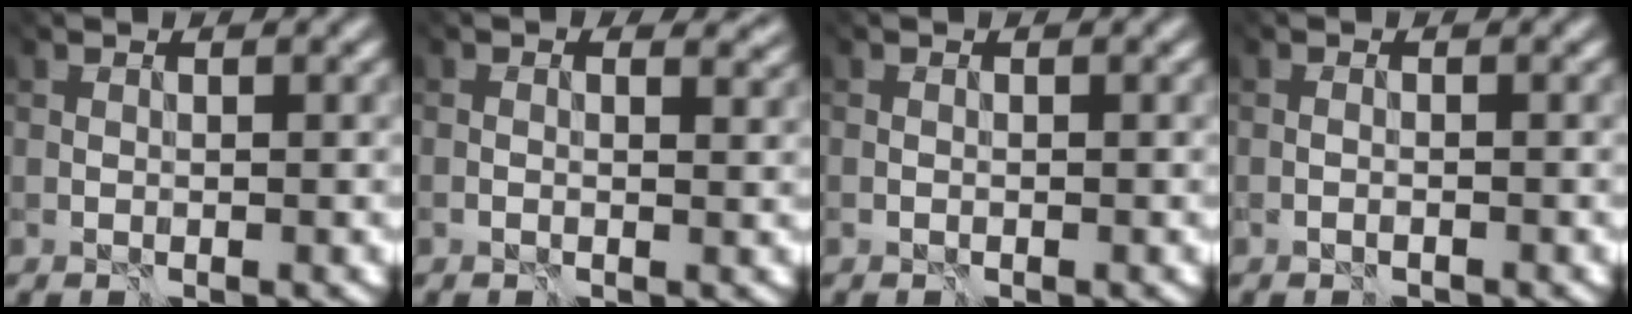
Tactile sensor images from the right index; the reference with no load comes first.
{"total": 0.5, "force": [-0.3, 0.1, 0.4], "torque": [-0.001, -0.001, 0.000]}
{"total": 1.1, "force": [-0.9, -0.4, -0.5], "torque": [0.006, -0.002, -0.010]}
{"total": 1.7, "force": [-1.6, 0.2, 0.2], "torque": [0.007, 0.007, -0.024]}